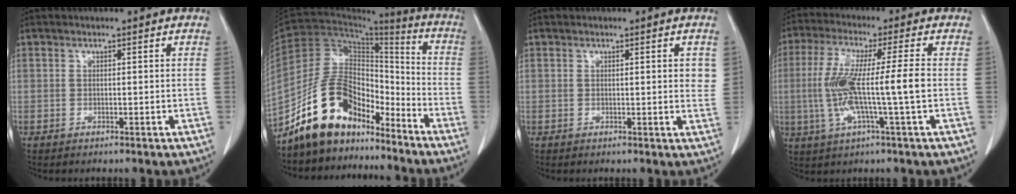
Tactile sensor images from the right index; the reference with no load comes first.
{"total": 13.8, "force": [-10.9, 6.4, 5.4], "torque": [-0.099, 0.047, -0.199]}
{"total": 2.7, "force": [0.9, 0.8, 2.5], "torque": [-0.027, -0.003, 0.008]}
{"total": 11.0, "force": [-1.0, -0.2, 10.9], "torque": [-0.223, 0.003, -0.023]}